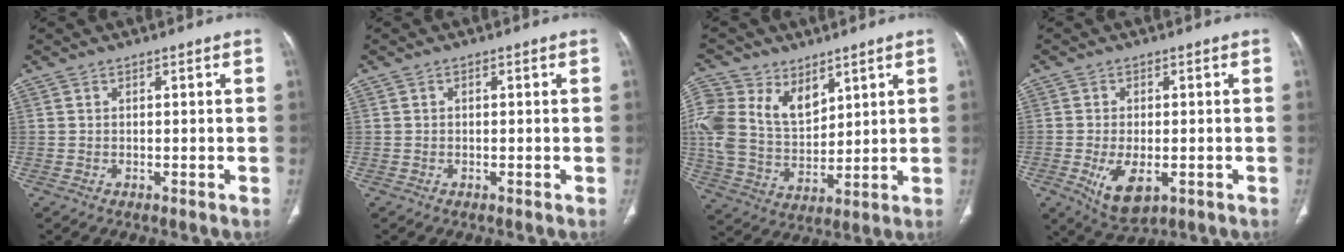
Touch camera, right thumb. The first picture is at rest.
{"total": 0.0}
{"total": 16.0, "force": [6.9, 11.0, 9.3], "torque": [-0.185, -0.021, 0.143]}
{"total": 7.7, "force": [-2.3, 3.9, 6.2], "torque": [-0.111, -0.008, -0.027]}